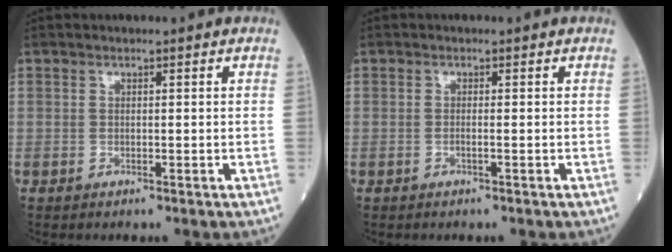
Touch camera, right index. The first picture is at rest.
{"total": 0.6, "force": [-0.2, -0.2, 0.5], "torque": [-0.012, 0.002, -0.003]}